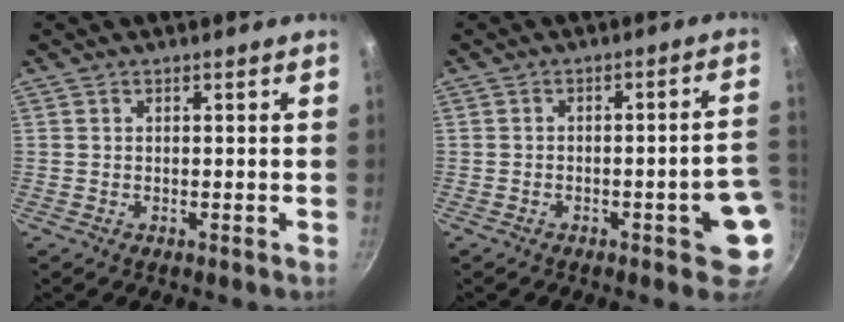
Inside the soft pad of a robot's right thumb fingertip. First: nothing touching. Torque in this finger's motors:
{"motor_torque": [1.36, 0.98, 1.04, -0.37, 0.01]}